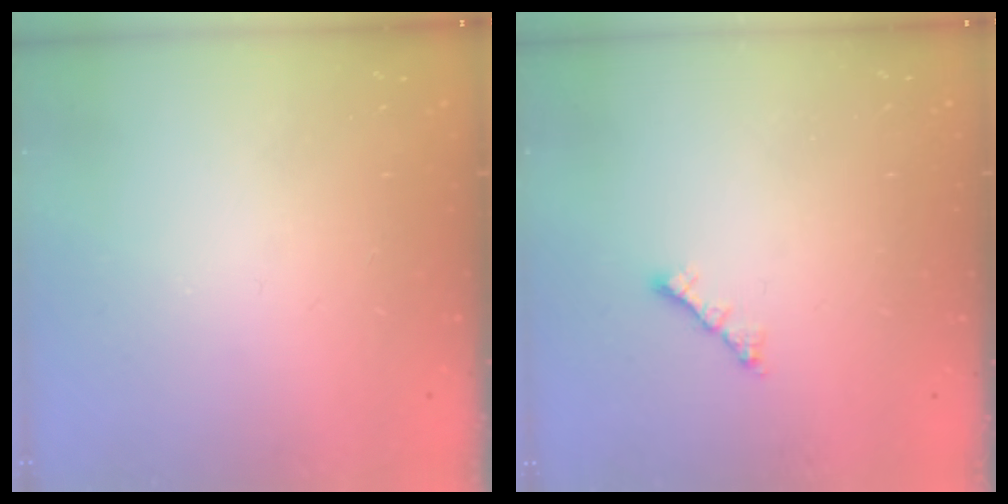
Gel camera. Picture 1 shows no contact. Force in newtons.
{"total": 2.0, "press": 1.9, "slide": 0.5}